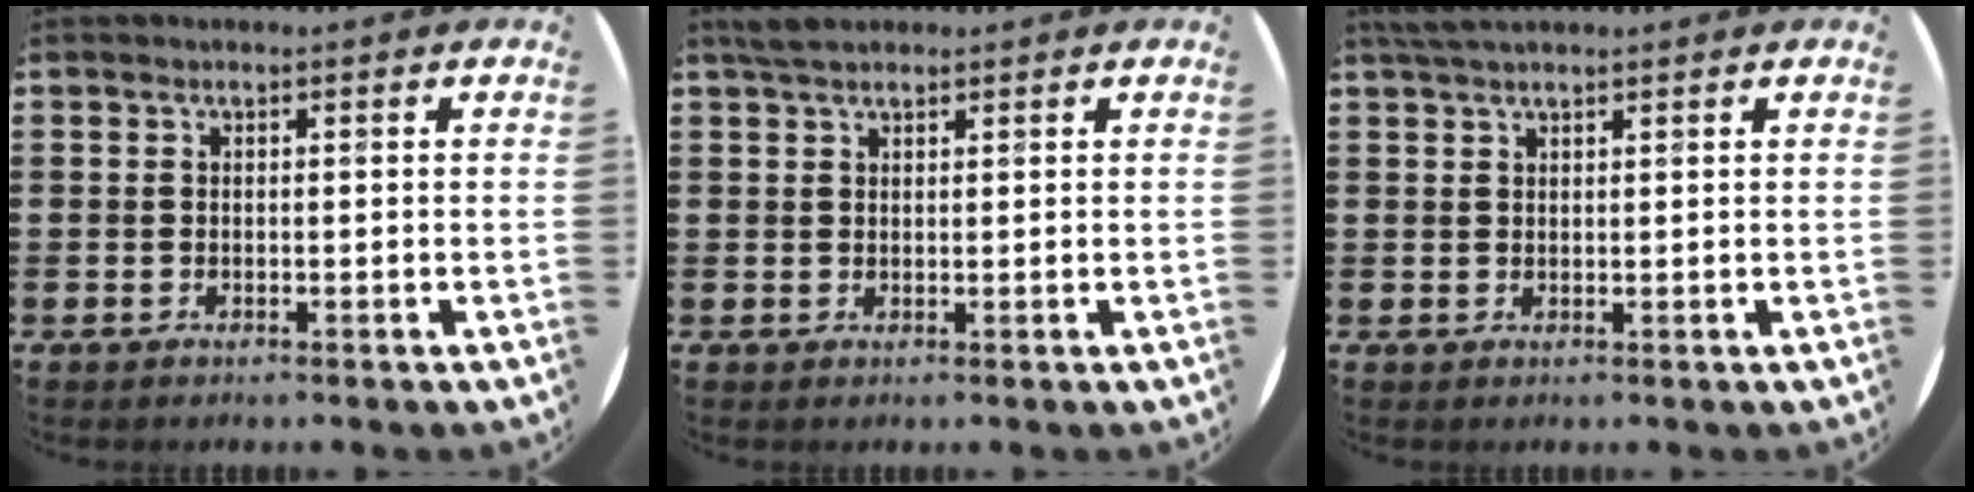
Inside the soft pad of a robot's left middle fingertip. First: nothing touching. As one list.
[{"total": 2.3, "force": [2.0, 0.8, 0.9], "torque": [-0.022, 0.007, 0.037]}, {"total": 2.0, "force": [1.8, 0.2, 0.9], "torque": [-0.020, 0.003, 0.034]}]